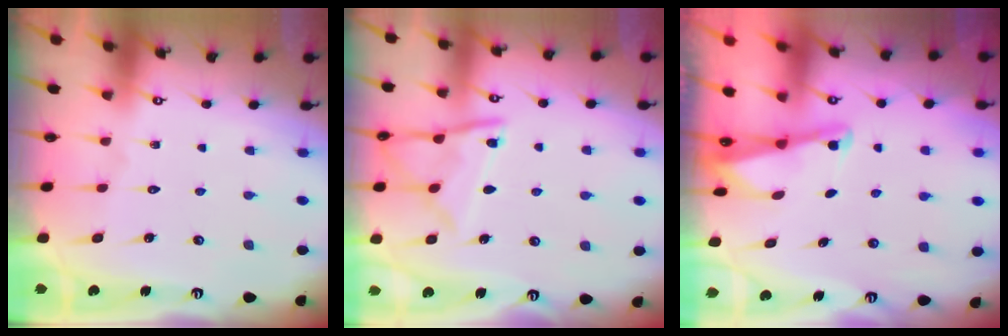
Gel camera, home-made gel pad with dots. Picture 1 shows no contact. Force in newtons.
{"total": 11.6, "press": 11.5, "slide": 1.1}
{"total": 2.0, "press": 2.0, "slide": 0.2}